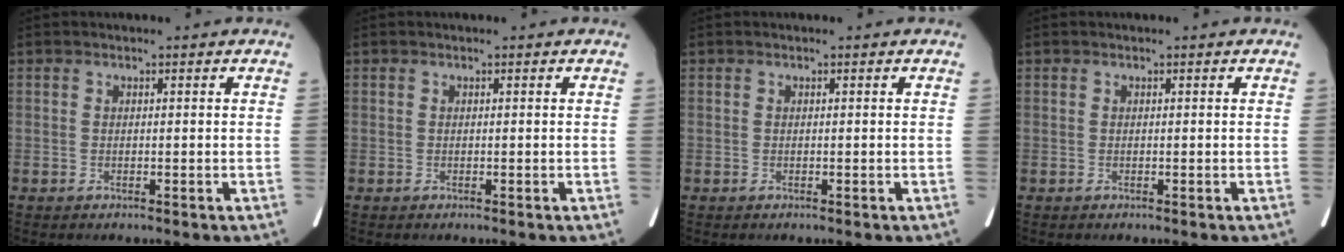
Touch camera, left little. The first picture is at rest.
{"total": 0.0}
{"total": 0.0}
{"total": 0.0}